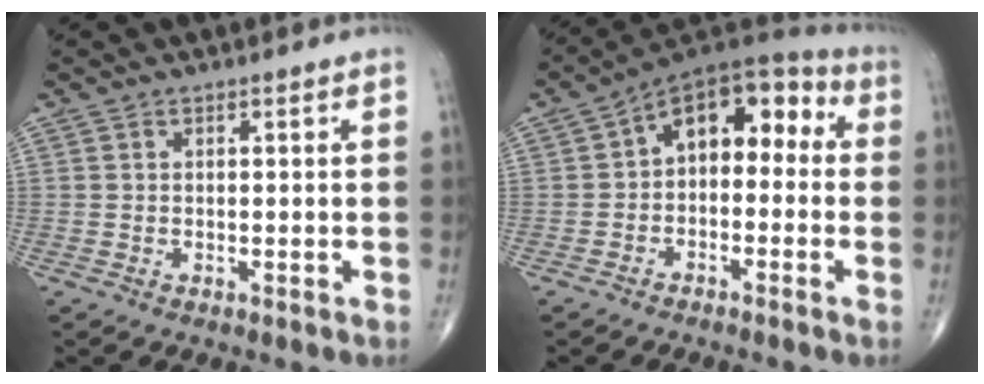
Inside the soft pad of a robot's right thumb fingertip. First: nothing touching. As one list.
[{"total": 12.2, "force": [0.6, 7.6, 9.5], "torque": [-0.095, 0.049, -0.013]}]